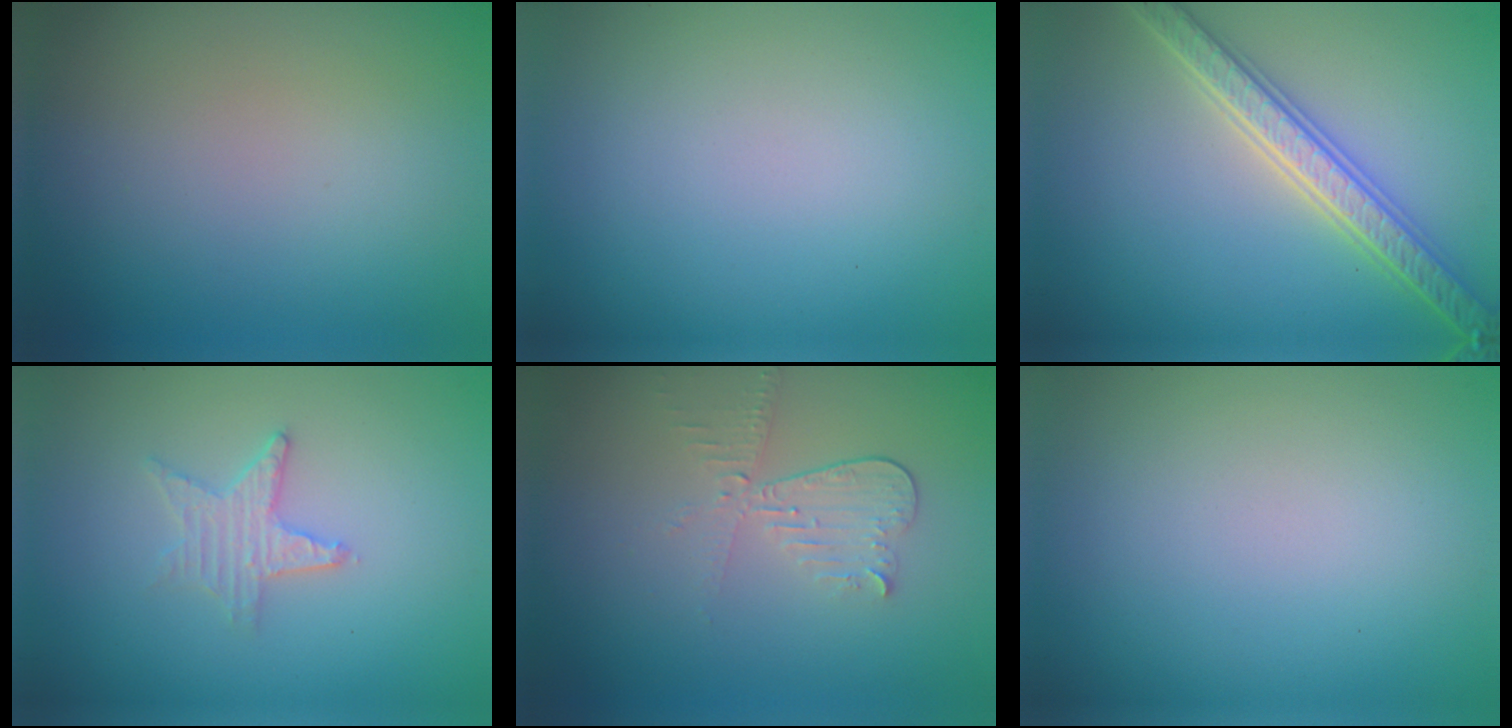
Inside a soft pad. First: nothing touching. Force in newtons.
{"total": 0.0}
{"total": 5.5, "press": 5.4, "slide": 1.1}
{"total": 2.3, "press": 2.2, "slide": 0.4}
{"total": 3.0, "press": 2.6, "slide": 1.5}
{"total": 0.0}